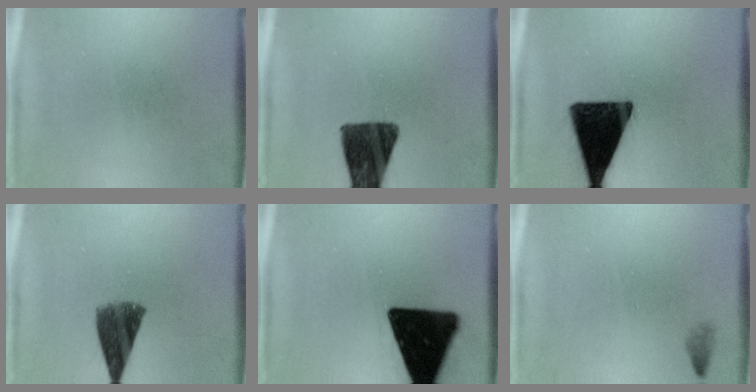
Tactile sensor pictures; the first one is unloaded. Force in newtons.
{"total": 12.8}
{"total": 17.3}
{"total": 7.6}
{"total": 20.1}
{"total": 0.8}